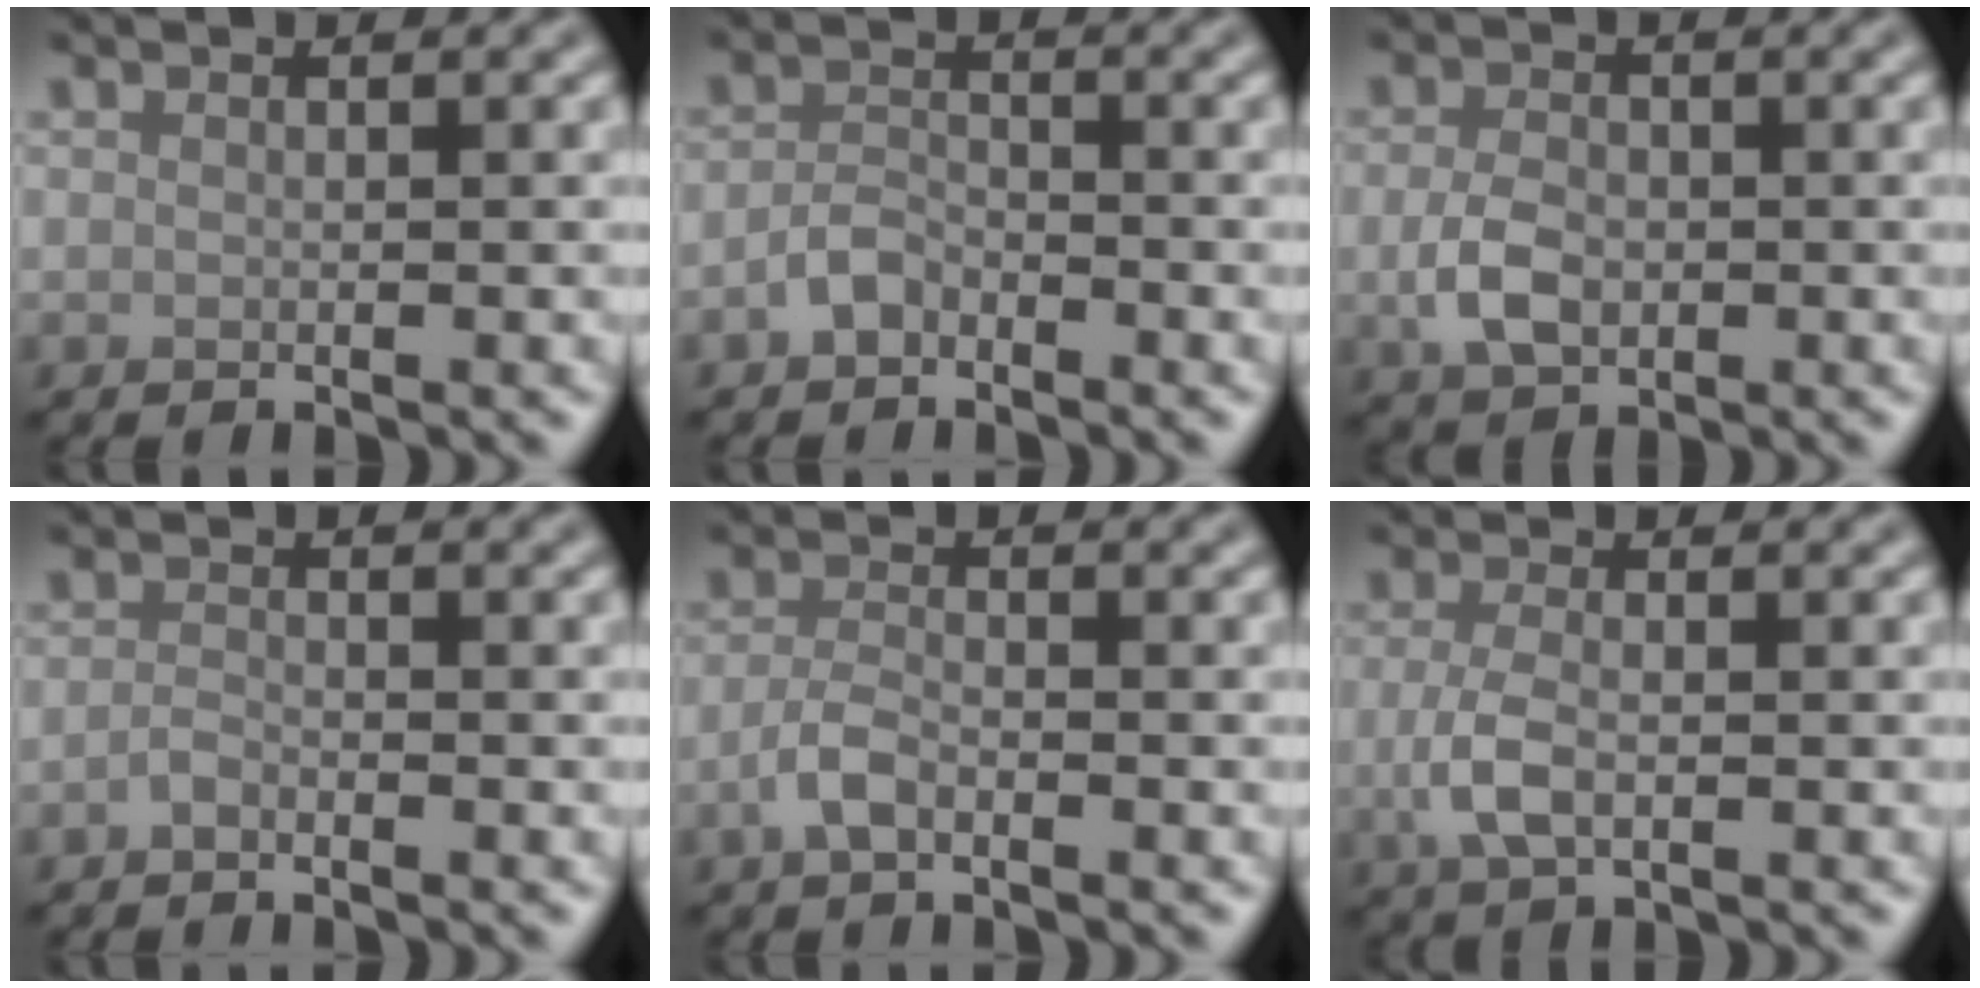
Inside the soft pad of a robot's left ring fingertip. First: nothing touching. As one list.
[{"total": 1.8, "force": [-1.3, 1.0, 0.8], "torque": [-0.014, 0.006, -0.030]}, {"total": 3.2, "force": [-0.5, 2.2, 2.2], "torque": [-0.046, -0.004, -0.012]}, {"total": 0.9, "force": [-0.7, 0.3, 0.5], "torque": [-0.011, 0.000, -0.016]}, {"total": 2.0, "force": [-1.1, 0.8, 1.5], "torque": [-0.032, 0.002, -0.027]}, {"total": 2.9, "force": [-0.5, 1.4, 2.5], "torque": [-0.063, -0.005, -0.012]}]